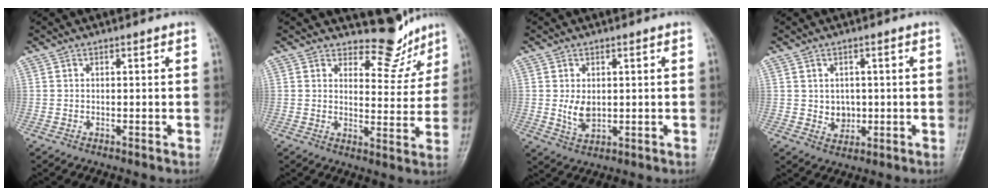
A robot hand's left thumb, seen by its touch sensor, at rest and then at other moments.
{"total": 7.8, "force": [7.0, 3.4, 0.9], "torque": [0.020, -0.065, 0.093]}
{"total": 4.4, "force": [0.4, 2.9, 3.3], "torque": [-0.049, -0.010, 0.015]}
{"total": 3.8, "force": [0.2, 3.3, 2.0], "torque": [-0.011, -0.002, 0.011]}